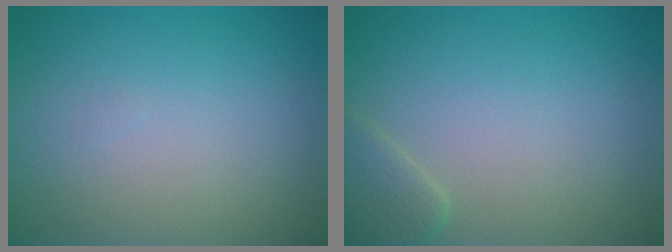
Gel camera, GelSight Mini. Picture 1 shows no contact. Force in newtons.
{"total": 1.9, "press": 1.9, "slide": 0.1}